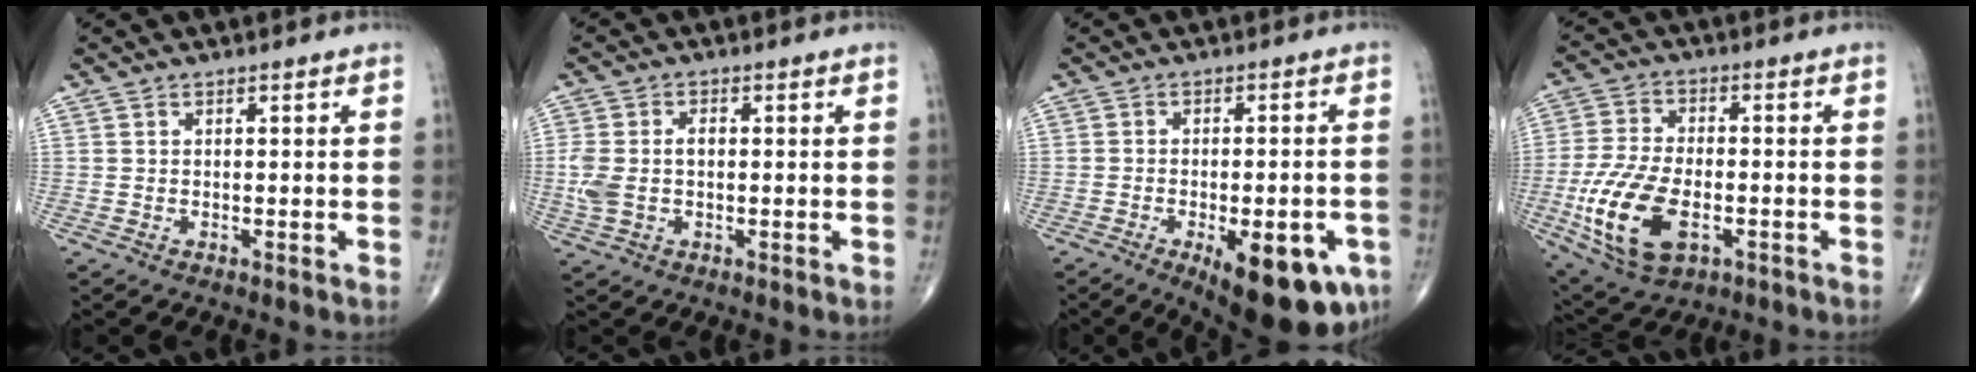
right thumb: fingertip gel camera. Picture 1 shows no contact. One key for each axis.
{"total": 5.9, "fx": -0.2, "fy": 3.7, "fz": 4.7, "tx": -0.116, "ty": 0.015, "tz": -0.002}
{"total": 16.4, "fx": -7.3, "fy": 6.4, "fz": 13.1, "tx": -0.130, "ty": 0.008, "tz": -0.085}
{"total": 15.9, "fx": -4.6, "fy": 8.6, "fz": 12.6, "tx": -0.255, "ty": 0.002, "tz": -0.077}